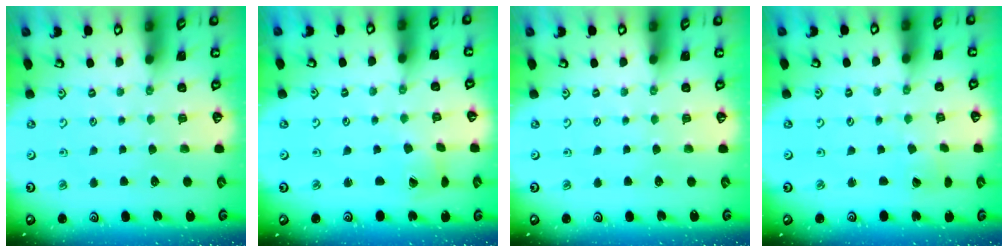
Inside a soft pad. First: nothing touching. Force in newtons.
{"total": 1.6, "press": 1.5, "slide": 0.3}
{"total": 0.0}
{"total": 2.1, "press": 2.1, "slide": 0.2}